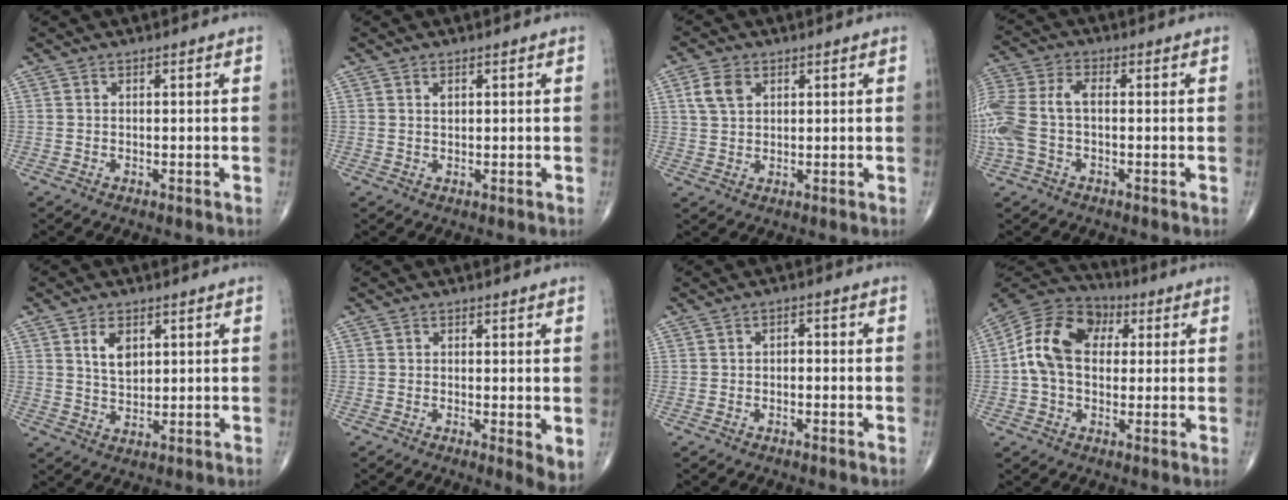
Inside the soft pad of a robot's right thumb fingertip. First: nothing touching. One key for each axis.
{"total": 1.2, "fx": 0.6, "fy": 0.7, "fz": 0.8, "tx": -0.010, "ty": -0.001, "tz": 0.011}
{"total": 4.8, "fx": 1.9, "fy": 3.2, "fz": 2.9, "tx": -0.051, "ty": 0.001, "tz": 0.037}
{"total": 12.7, "fx": -0.9, "fy": 7.4, "fz": 10.3, "tx": -0.271, "ty": 0.026, "tz": -0.015}
{"total": 5.1, "fx": 2.1, "fy": 3.1, "fz": 3.4, "tx": -0.049, "ty": -0.016, "tz": 0.042}
{"total": 3.7, "fx": -0.3, "fy": 1.0, "fz": 3.5, "tx": -0.054, "ty": -0.014, "tz": -0.011}
{"total": 1.2, "fx": -0.4, "fy": 0.8, "fz": 0.8, "tx": -0.003, "ty": 0.005, "tz": -0.011}
{"total": 13.9, "fx": 2.0, "fy": 9.8, "fz": 9.6, "tx": -0.167, "ty": 0.028, "tz": 0.023}